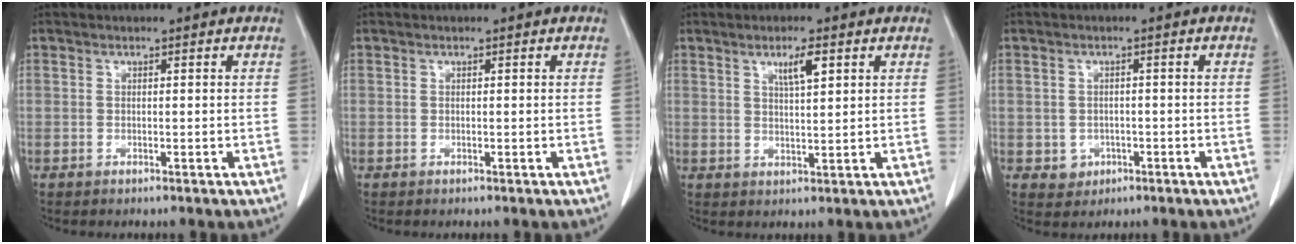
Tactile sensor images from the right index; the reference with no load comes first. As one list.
[{"total": 0.0}, {"total": 3.9, "force": [2.0, 0.3, 3.3], "torque": [-0.057, -0.001, 0.036]}, {"total": 2.8, "force": [-0.9, 2.5, 0.6], "torque": [-0.003, 0.007, -0.004]}]